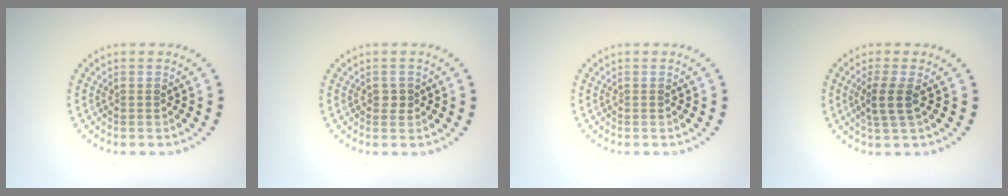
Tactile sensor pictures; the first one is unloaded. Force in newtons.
{"total": 1.0, "press": 1.0, "slide": 0.2}
{"total": 0.0}
{"total": 2.4, "press": 1.9, "slide": 1.4}